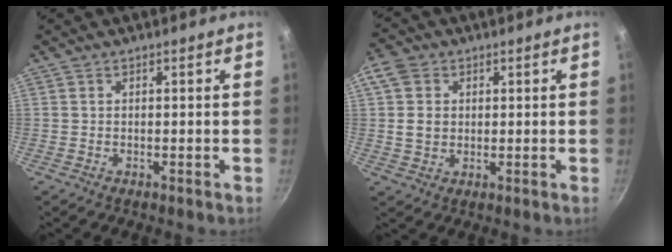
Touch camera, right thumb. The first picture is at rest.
{"total": 6.1, "force": [1.1, 5.1, 3.2], "torque": [-0.040, 0.000, 0.012]}